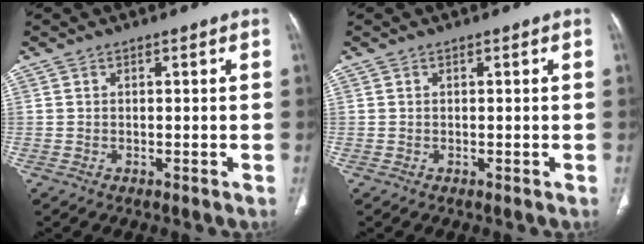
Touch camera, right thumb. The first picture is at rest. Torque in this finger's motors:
{"motor_torque": [0.34, -0.10, -0.14, -0.06, 0.03]}